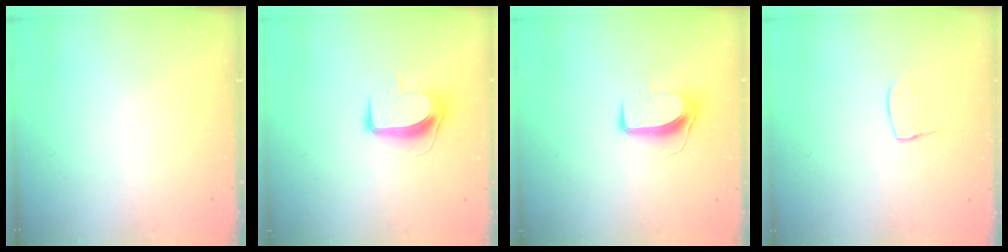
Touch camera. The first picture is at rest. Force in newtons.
{"total": 9.2, "press": 9.2, "slide": 0.3}
{"total": 8.9, "press": 8.9, "slide": 0.5}
{"total": 7.5, "press": 7.5, "slide": 0.4}